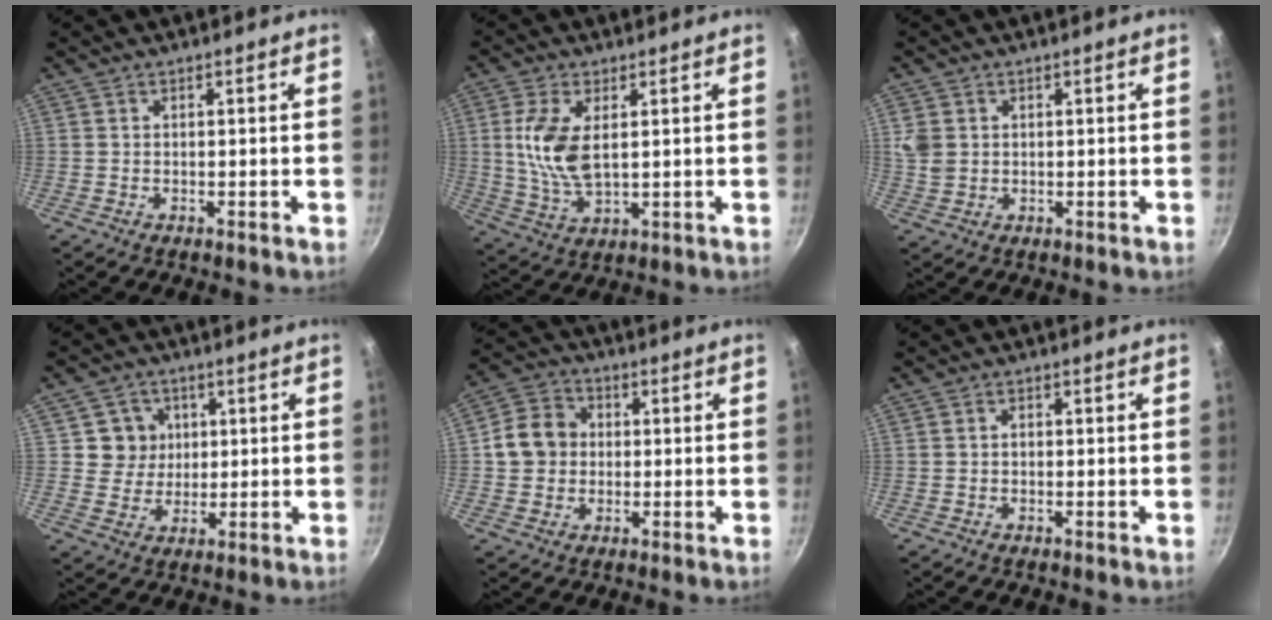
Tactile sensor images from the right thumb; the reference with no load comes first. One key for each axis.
{"total": 10.1, "fx": 1.8, "fy": 5.2, "fz": 8.5, "tx": -0.171, "ty": -0.010, "tz": 0.041}
{"total": 4.2, "fx": 0.9, "fy": 3.5, "fz": 2.1, "tx": -0.033, "ty": -0.004, "tz": 0.021}
{"total": 6.6, "fx": 1.5, "fy": 6.3, "fz": 1.5, "tx": 0.014, "ty": -0.002, "tz": 0.023}
{"total": 8.7, "fx": 0.4, "fy": 7.6, "fz": 4.1, "tx": -0.043, "ty": 0.016, "tz": -0.009}
{"total": 1.0, "fx": -0.2, "fy": 0.8, "fz": 0.5, "tx": -0.007, "ty": 0.004, "tz": -0.005}